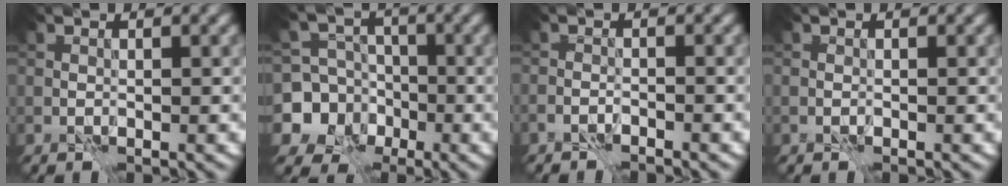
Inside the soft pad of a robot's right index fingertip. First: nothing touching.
{"total": 9.2, "force": [-2.9, 8.7, 1.5], "torque": [-0.039, -0.011, -0.079]}
{"total": 1.3, "force": [-1.3, 0.1, 0.2], "torque": [-0.004, -0.001, -0.028]}
{"total": 0.0}